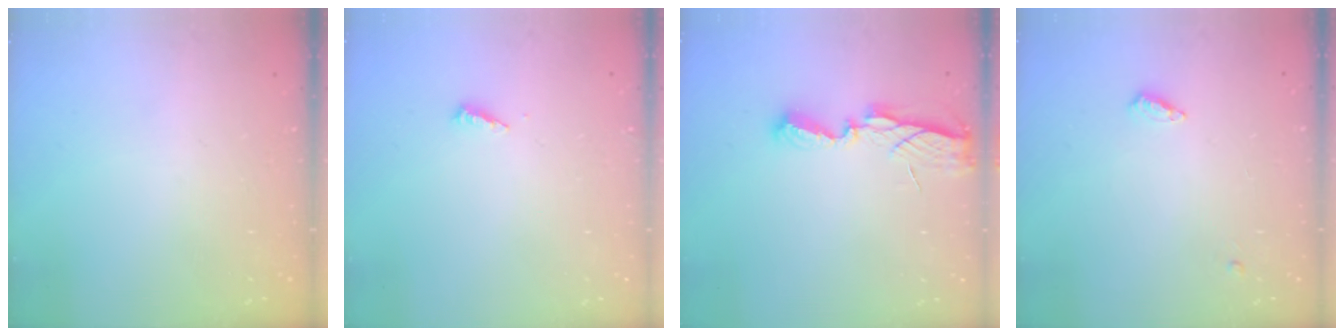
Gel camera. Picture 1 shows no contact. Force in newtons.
{"total": 3.1, "press": 3.1, "slide": 0.2}
{"total": 6.2, "press": 6.2, "slide": 0.0}
{"total": 4.2, "press": 4.2, "slide": 0.5}